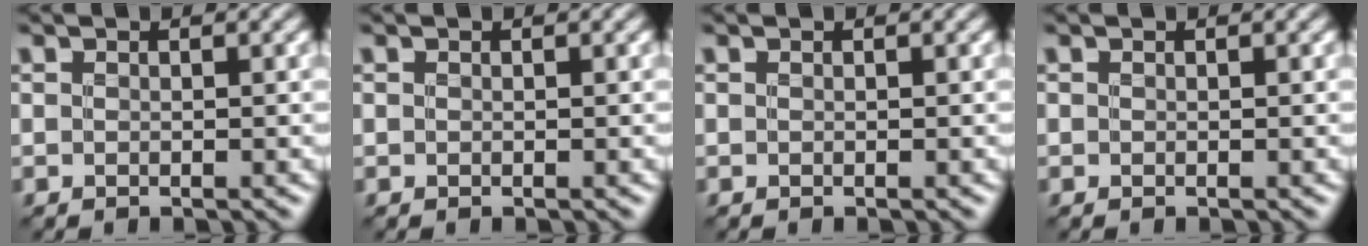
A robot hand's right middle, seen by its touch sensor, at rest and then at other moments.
{"total": 0.0}
{"total": 0.0}
{"total": 0.0}